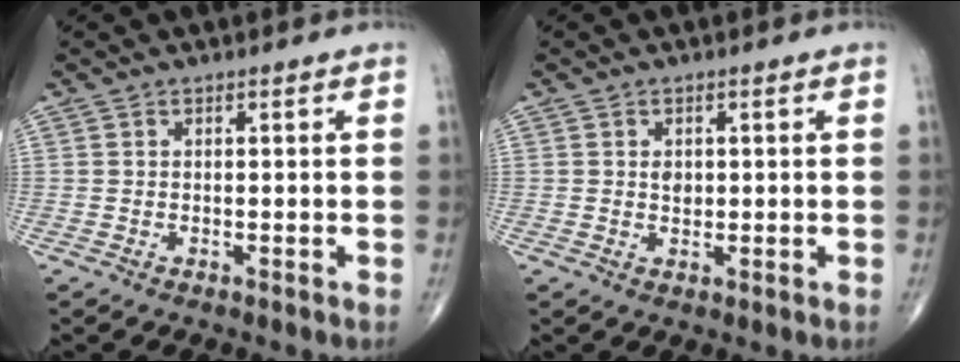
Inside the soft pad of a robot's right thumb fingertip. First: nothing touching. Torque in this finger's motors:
{"motor_torque": [-0.07, 1.12, -0.11, -0.05, 0.00]}